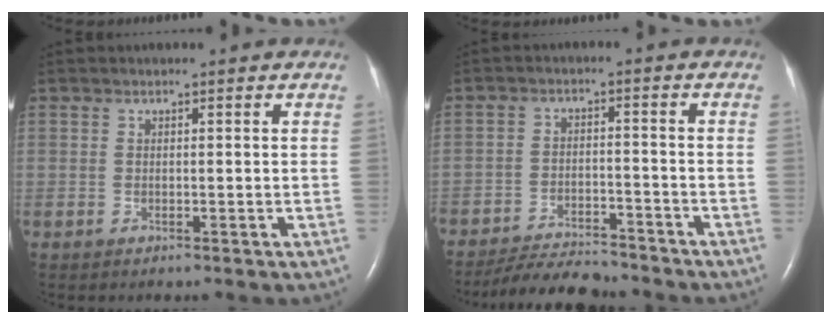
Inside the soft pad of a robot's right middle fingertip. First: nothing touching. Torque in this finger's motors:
{"motor_torque": [0.19, -0.20, 0.17, 0.11]}